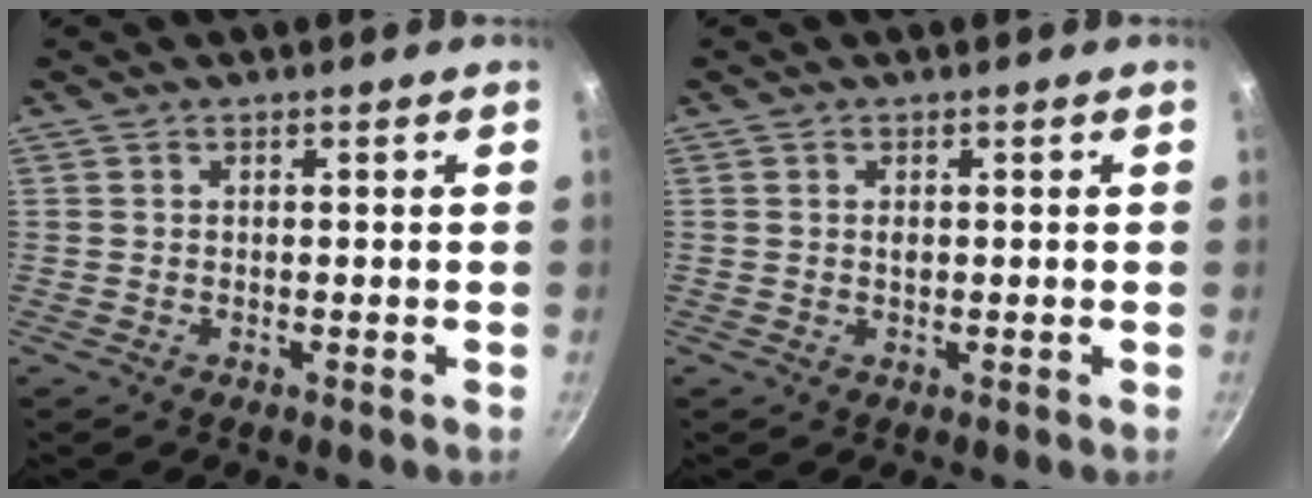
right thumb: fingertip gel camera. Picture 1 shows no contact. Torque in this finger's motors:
{"motor_torque": [-0.06, 0.20, 0.38, 0.05, 0.00]}